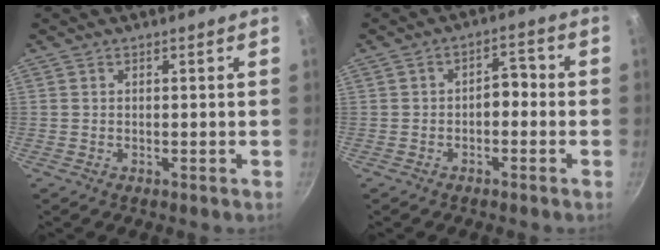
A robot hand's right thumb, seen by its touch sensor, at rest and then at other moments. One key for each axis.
{"total": 4.0, "fx": -1.0, "fy": 2.5, "fz": 2.9, "tx": -0.018, "ty": 0.024, "tz": -0.020}